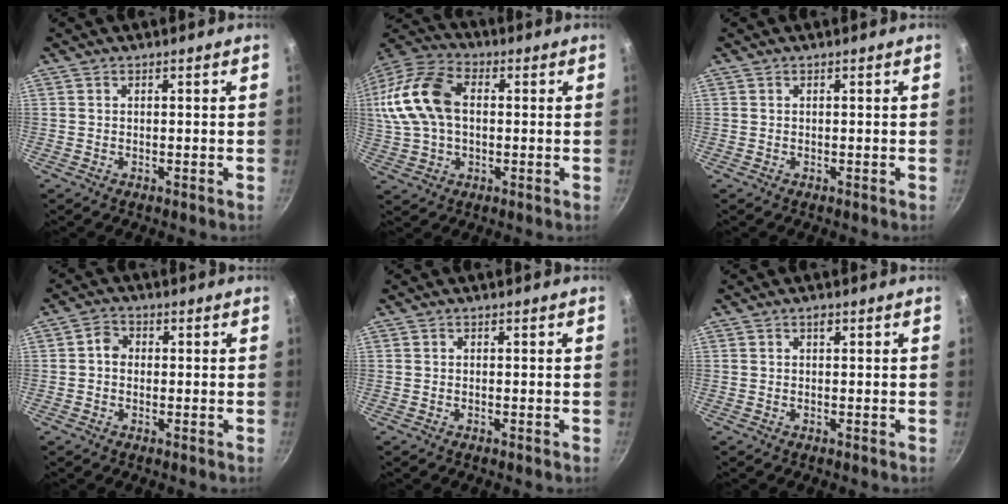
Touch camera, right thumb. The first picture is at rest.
{"total": 18.4, "force": [1.9, 12.1, 13.7], "torque": [-0.289, 0.033, 0.025]}
{"total": 0.0}
{"total": 2.9, "force": [-0.1, 2.5, 1.5], "torque": [-0.017, 0.012, -0.010]}
{"total": 0.0}
{"total": 0.9, "force": [0.3, 0.5, 0.7], "torque": [-0.011, 0.004, 0.003]}